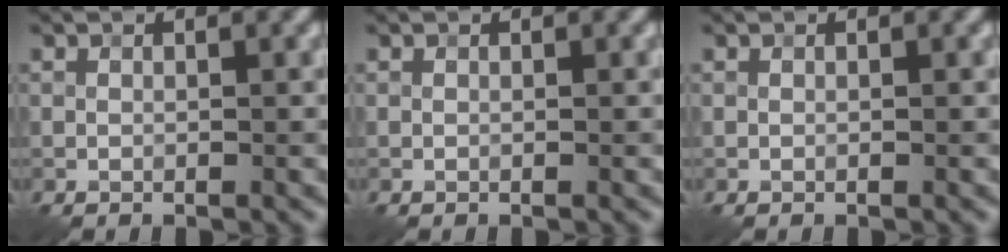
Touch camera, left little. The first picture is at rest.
{"total": 0.0}
{"total": 0.0}